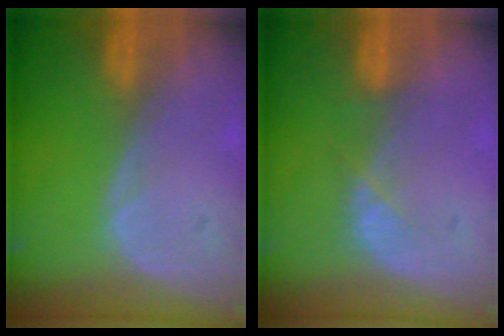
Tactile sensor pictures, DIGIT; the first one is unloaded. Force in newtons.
{"total": 2.3, "press": 2.2, "slide": 0.7}